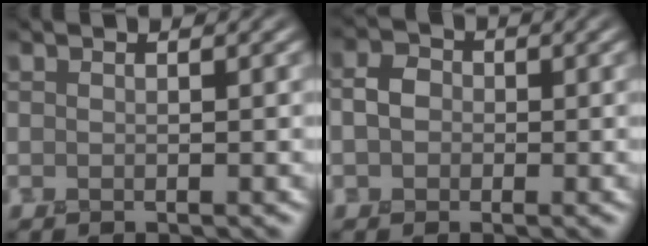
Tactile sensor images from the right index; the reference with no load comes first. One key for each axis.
{"total": 2.1, "fx": 0.0, "fy": 1.9, "fz": 0.9, "tx": -0.015, "ty": 0.007, "tz": -0.007}